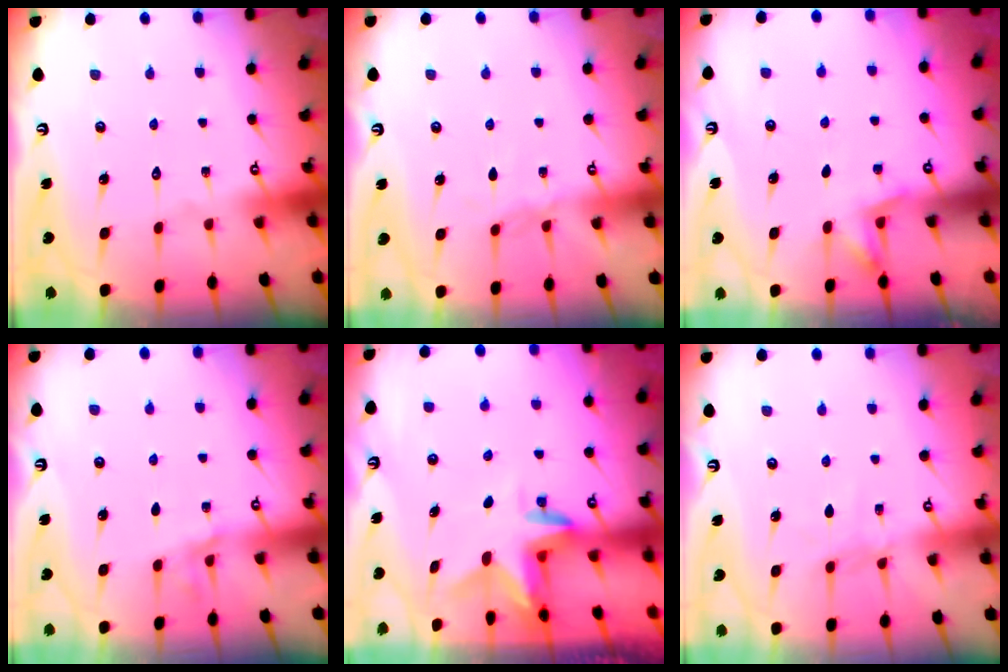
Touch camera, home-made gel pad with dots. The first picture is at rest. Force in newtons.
{"total": 3.5, "press": 3.4, "slide": 0.4}
{"total": 3.7, "press": 3.4, "slide": 1.4}
{"total": 1.3, "press": 1.2, "slide": 0.3}
{"total": 3.0, "press": 2.9, "slide": 0.2}
{"total": 4.3, "press": 4.3, "slide": 0.4}